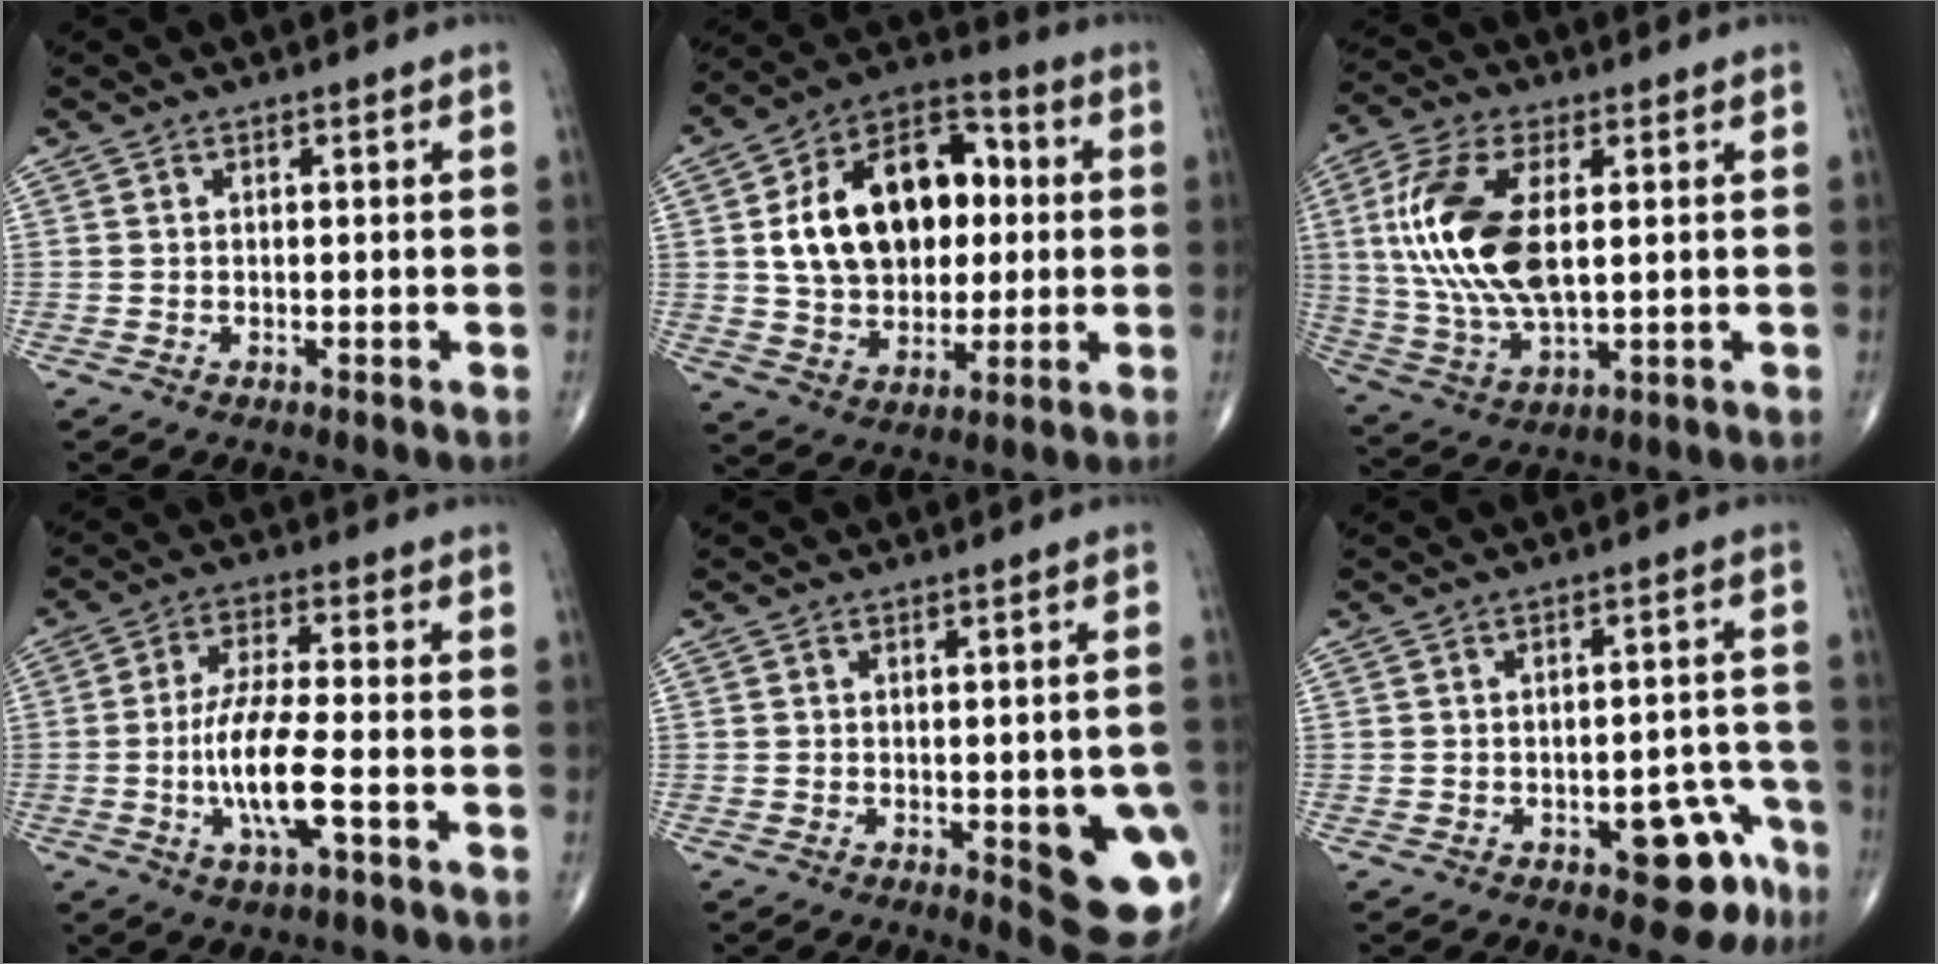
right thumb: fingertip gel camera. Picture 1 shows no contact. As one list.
[{"total": 21.2, "force": [2.8, 14.3, 15.3], "torque": [-0.215, 0.021, 0.049]}, {"total": 17.1, "force": [2.6, 8.2, 14.8], "torque": [-0.313, -0.005, 0.055]}, {"total": 10.8, "force": [-3.0, 2.7, 10.0], "torque": [-0.203, 0.012, -0.055]}, {"total": 13.1, "force": [-2.9, 4.6, 11.9], "torque": [-0.118, -0.006, -0.021]}, {"total": 8.4, "force": [-4.5, 4.0, 5.9], "torque": [-0.038, 0.037, -0.051]}]